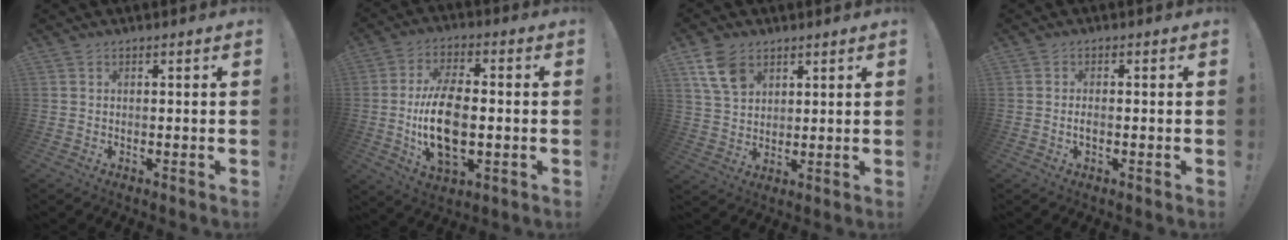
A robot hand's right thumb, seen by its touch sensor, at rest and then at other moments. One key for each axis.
{"total": 15.6, "fx": -1.7, "fy": 8.4, "fz": 13.0, "tx": -0.250, "ty": -0.006, "tz": -0.036}
{"total": 9.6, "fx": 5.1, "fy": 6.5, "fz": 5.0, "tx": -0.091, "ty": -0.013, "tz": 0.104}
{"total": 1.5, "fx": -0.5, "fy": 0.6, "fz": 1.3, "tx": -0.025, "ty": 0.002, "tz": -0.010}